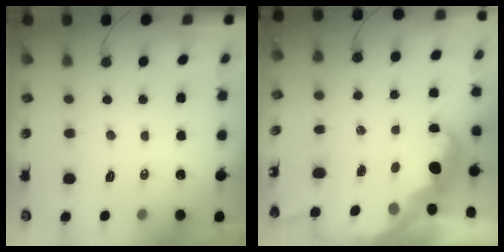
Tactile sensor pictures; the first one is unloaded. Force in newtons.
{"total": 6.6, "press": 6.6, "slide": 0.5}